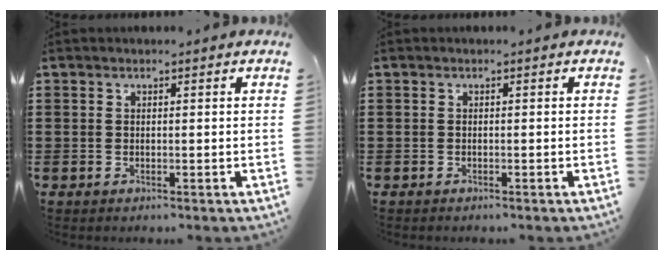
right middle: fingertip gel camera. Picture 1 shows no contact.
{"total": 0.0}